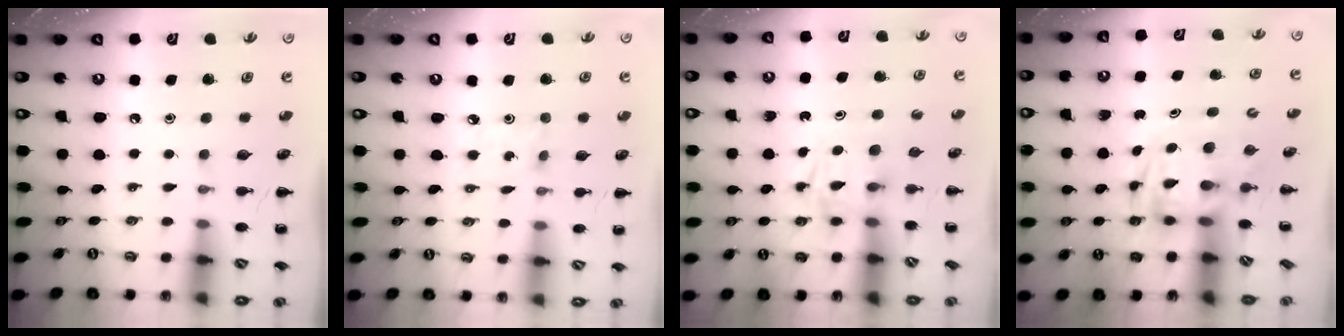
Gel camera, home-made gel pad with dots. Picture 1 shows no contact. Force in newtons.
{"total": 2.5, "press": 2.4, "slide": 0.8}
{"total": 2.5, "press": 2.3, "slide": 1.0}
{"total": 2.7, "press": 2.7, "slide": 0.5}